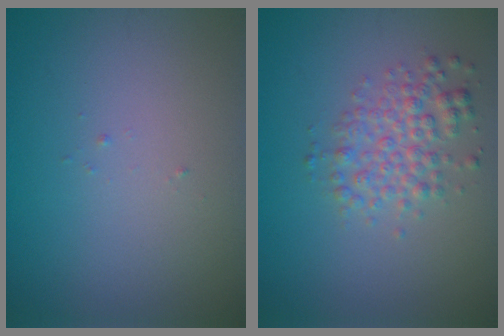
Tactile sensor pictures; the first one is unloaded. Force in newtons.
{"total": 3.2, "press": 3.2, "slide": 0.0}